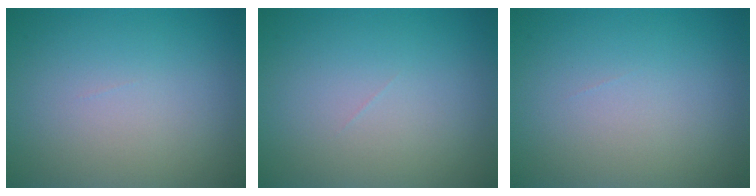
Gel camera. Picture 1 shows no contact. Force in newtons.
{"total": 0.0}
{"total": 0.0}